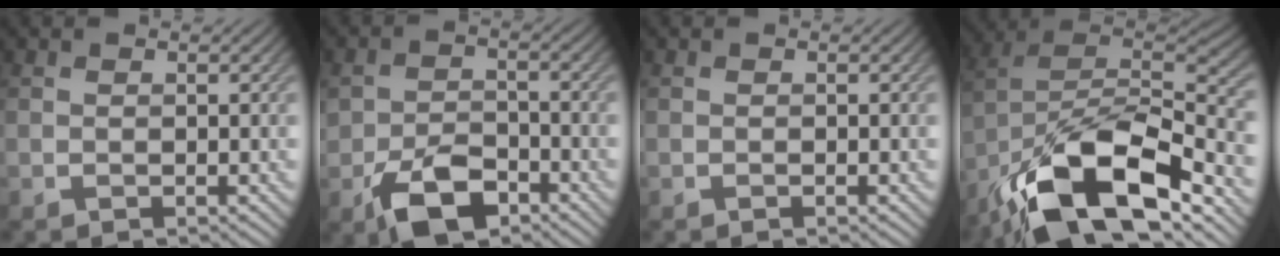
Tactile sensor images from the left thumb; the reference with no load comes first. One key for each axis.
{"total": 7.3, "fx": -4.2, "fy": 4.2, "fz": 4.3, "tx": -0.083, "ty": -0.007, "tz": -0.080}
{"total": 0.0}
{"total": 17.5, "fx": -11.2, "fy": 7.3, "fz": 11.3, "tx": -0.227, "ty": -0.018, "tz": -0.200}